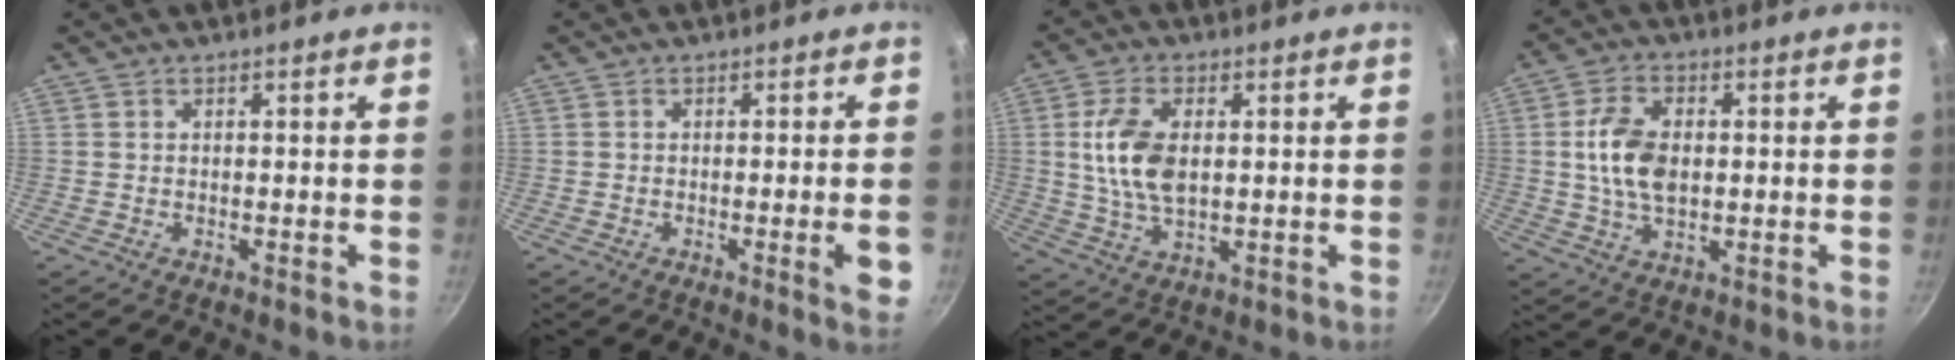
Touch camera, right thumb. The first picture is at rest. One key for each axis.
{"total": 5.0, "fx": -1.3, "fy": 0.5, "fz": 4.8, "tx": -0.054, "ty": 0.000, "tz": -0.016}
{"total": 10.4, "fx": 1.4, "fy": 5.9, "fz": 8.5, "tx": -0.158, "ty": -0.003, "tz": 0.028}
{"total": 9.6, "fx": 0.7, "fy": 5.9, "fz": 7.5, "tx": -0.135, "ty": 0.003, "tz": 0.011}